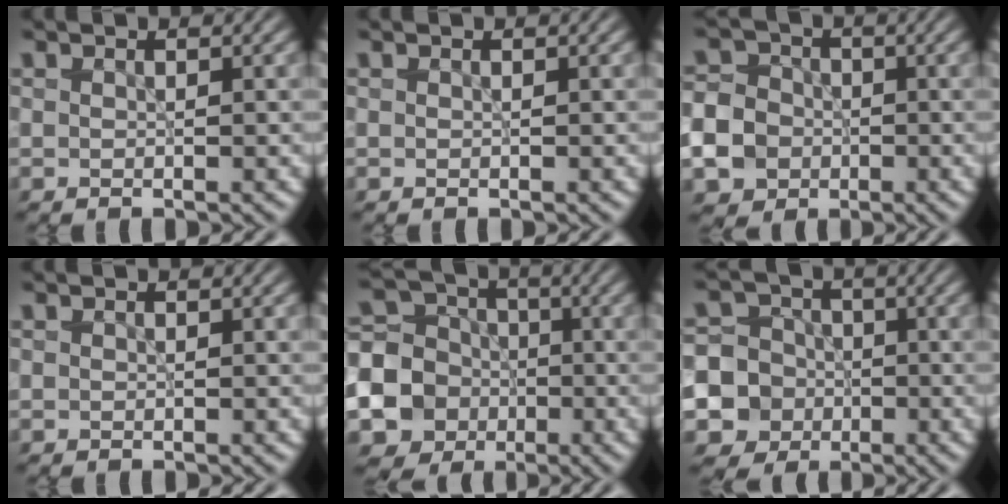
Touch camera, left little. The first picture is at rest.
{"total": 0.0}
{"total": 10.2, "force": [-4.0, 8.9, 3.0], "torque": [-0.073, -0.028, -0.098]}
{"total": 0.0}
{"total": 12.0, "force": [-3.6, 10.9, 3.7], "torque": [-0.111, -0.022, -0.078]}
{"total": 10.6, "force": [-3.1, 9.9, 2.2], "torque": [-0.071, -0.013, -0.073]}